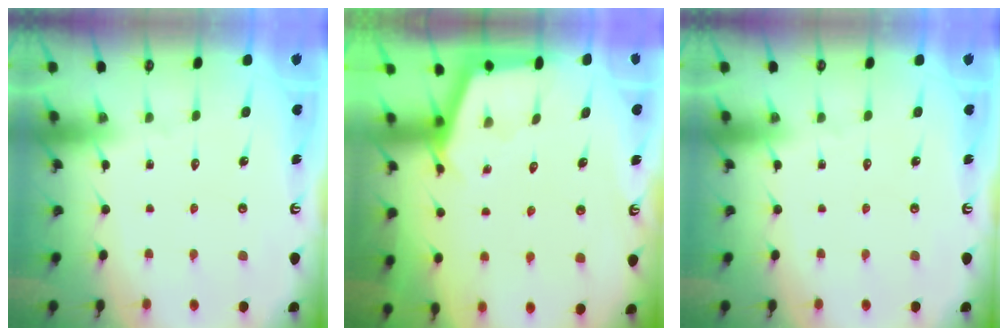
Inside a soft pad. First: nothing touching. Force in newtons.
{"total": 2.8, "press": 2.8, "slide": 0.3}
{"total": 0.0}